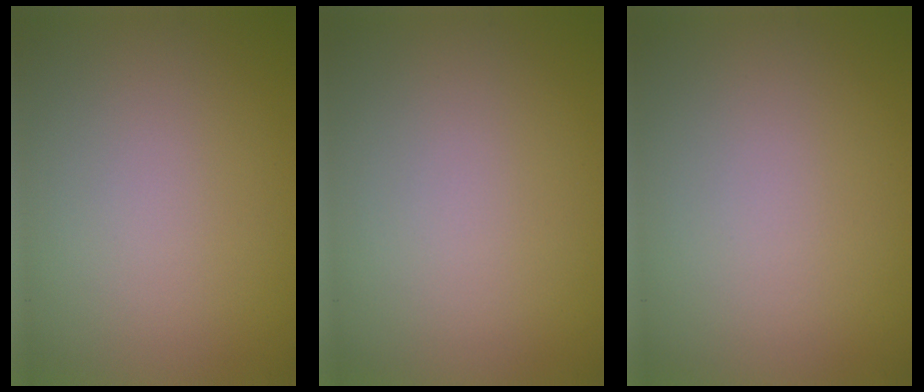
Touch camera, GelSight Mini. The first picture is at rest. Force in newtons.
{"total": 0.0}
{"total": 0.0}